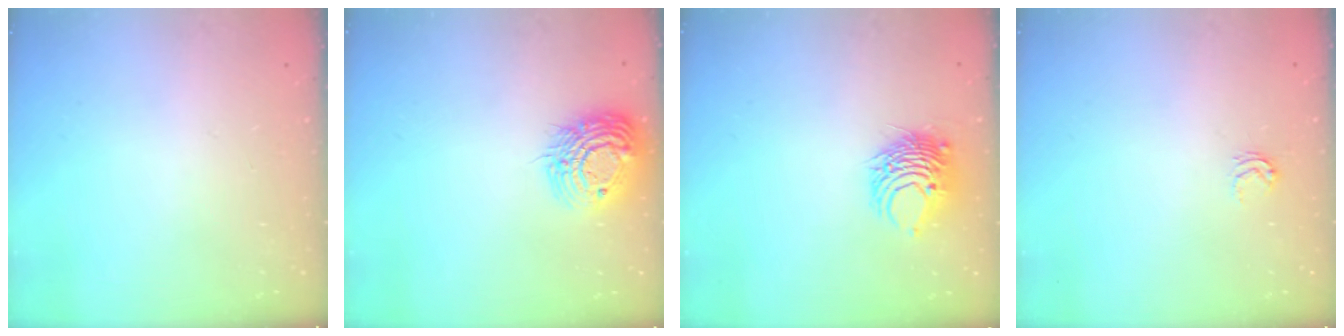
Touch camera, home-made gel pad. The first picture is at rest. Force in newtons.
{"total": 15.3, "press": 15.2, "slide": 1.3}
{"total": 8.9, "press": 8.9, "slide": 0.8}
{"total": 3.1, "press": 3.1, "slide": 0.4}